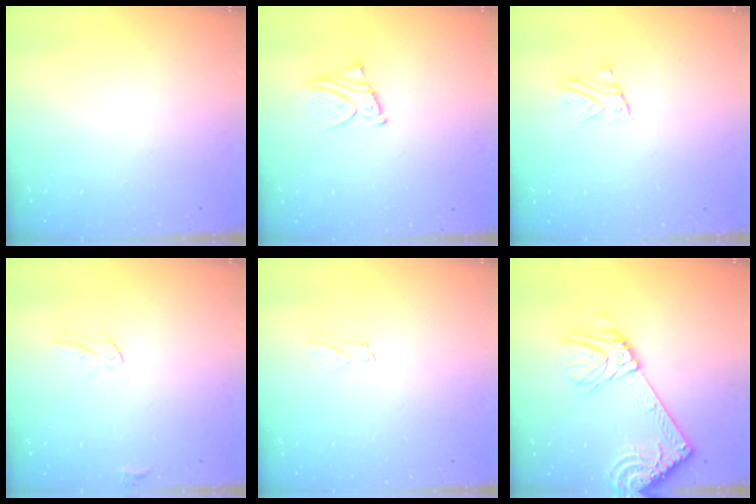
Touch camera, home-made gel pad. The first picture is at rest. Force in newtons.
{"total": 4.5, "press": 4.5, "slide": 0.6}
{"total": 1.1, "press": 1.1, "slide": 0.2}
{"total": 6.5, "press": 6.5, "slide": 0.4}
{"total": 2.3, "press": 2.3, "slide": 0.3}
{"total": 16.6, "press": 16.2, "slide": 4.0}